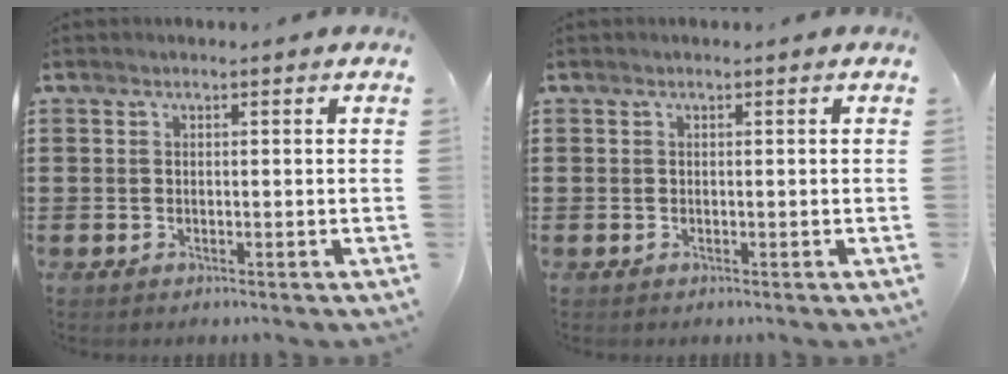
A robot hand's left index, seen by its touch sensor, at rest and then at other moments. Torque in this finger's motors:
{"motor_torque": [0.00, 0.00, 0.00, 0.00]}